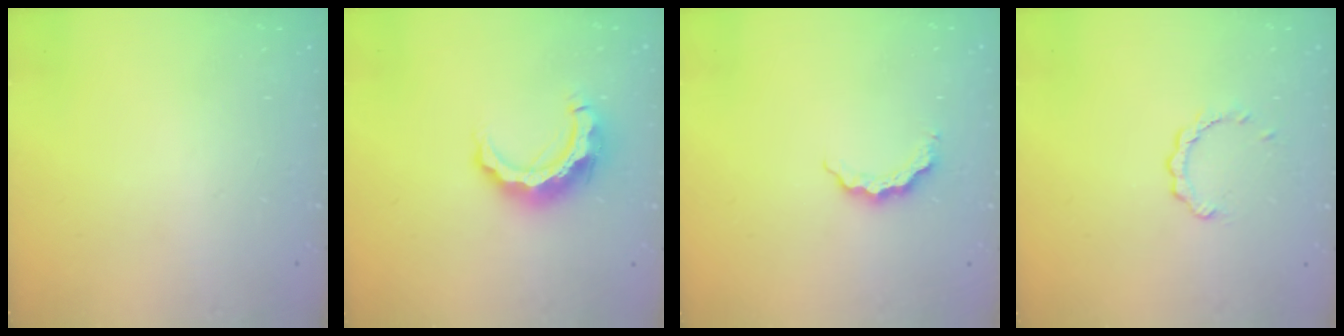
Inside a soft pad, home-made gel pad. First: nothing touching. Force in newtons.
{"total": 12.1, "press": 12.1, "slide": 0.9}
{"total": 5.1, "press": 5.1, "slide": 0.4}
{"total": 2.6, "press": 2.6, "slide": 0.3}